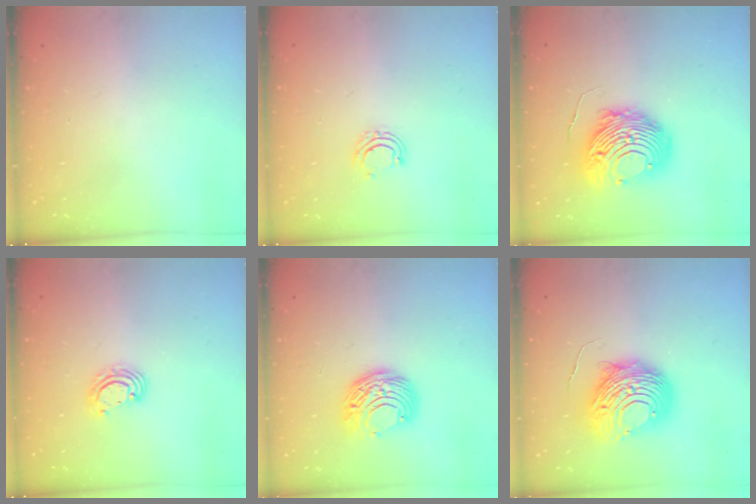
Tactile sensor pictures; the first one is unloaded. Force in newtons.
{"total": 4.7, "press": 4.7, "slide": 0.8}
{"total": 14.7, "press": 14.6, "slide": 1.4}
{"total": 4.6, "press": 4.6, "slide": 0.2}
{"total": 8.9, "press": 8.9, "slide": 0.5}
{"total": 13.6, "press": 13.5, "slide": 1.3}